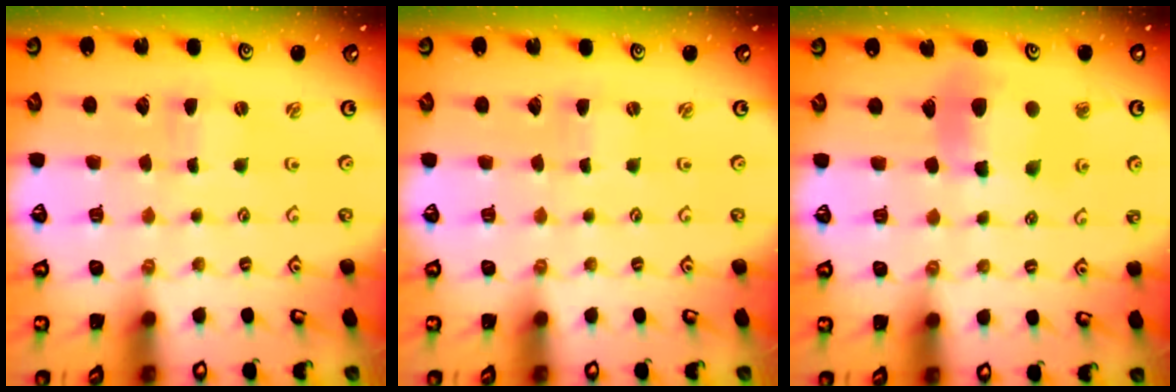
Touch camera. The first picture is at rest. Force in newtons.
{"total": 0.9, "press": 0.9, "slide": 0.2}
{"total": 9.9, "press": 9.8, "slide": 1.3}